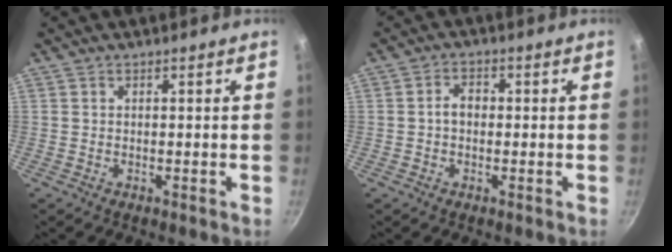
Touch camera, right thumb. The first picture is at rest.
{"total": 3.2, "force": [-0.2, 2.4, 2.2], "torque": [-0.024, 0.013, -0.007]}